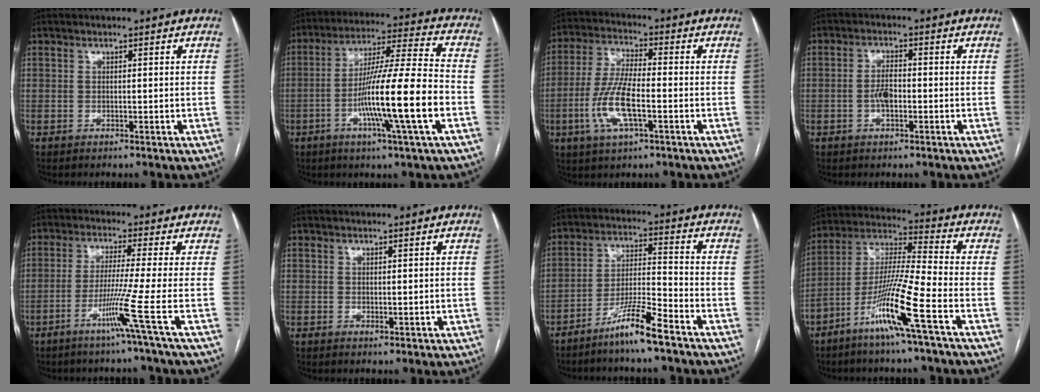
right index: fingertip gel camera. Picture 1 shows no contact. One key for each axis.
{"total": 15.9, "fx": -4.6, "fy": -0.9, "fz": 15.2, "tx": -0.267, "ty": -0.005, "tz": -0.083}
{"total": 10.2, "fx": -3.0, "fy": 2.5, "fz": 9.4, "tx": -0.203, "ty": -0.002, "tz": -0.057}
{"total": 3.1, "fx": -0.7, "fy": 1.2, "fz": 2.8, "tx": -0.055, "ty": 0.004, "tz": -0.011}
{"total": 7.5, "fx": -3.4, "fy": -3.3, "fz": 5.8, "tx": -0.110, "ty": -0.018, "tz": -0.067}
{"total": 1.0, "fx": 0.1, "fy": 0.5, "fz": 0.8, "tx": -0.011, "ty": -0.003, "tz": 0.006}
{"total": 8.5, "fx": -6.2, "fy": -0.1, "fz": 5.9, "tx": -0.110, "ty": -0.014, "tz": -0.120}
{"total": 12.8, "fx": -6.4, "fy": -0.7, "fz": 11.0, "tx": -0.217, "ty": -0.009, "tz": -0.128}